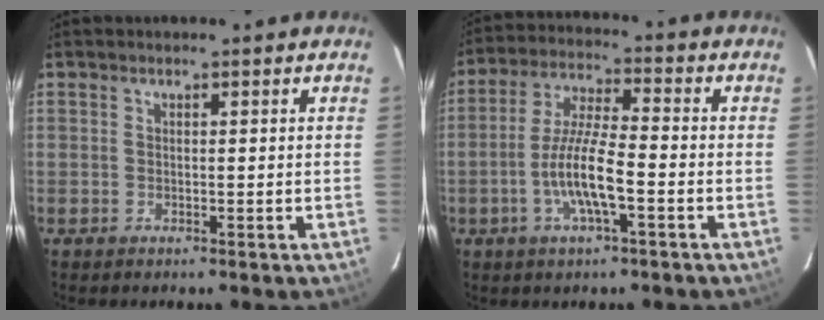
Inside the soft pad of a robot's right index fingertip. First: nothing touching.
{"total": 9.9, "force": [-3.4, 1.7, 9.1], "torque": [-0.185, 0.000, -0.065]}